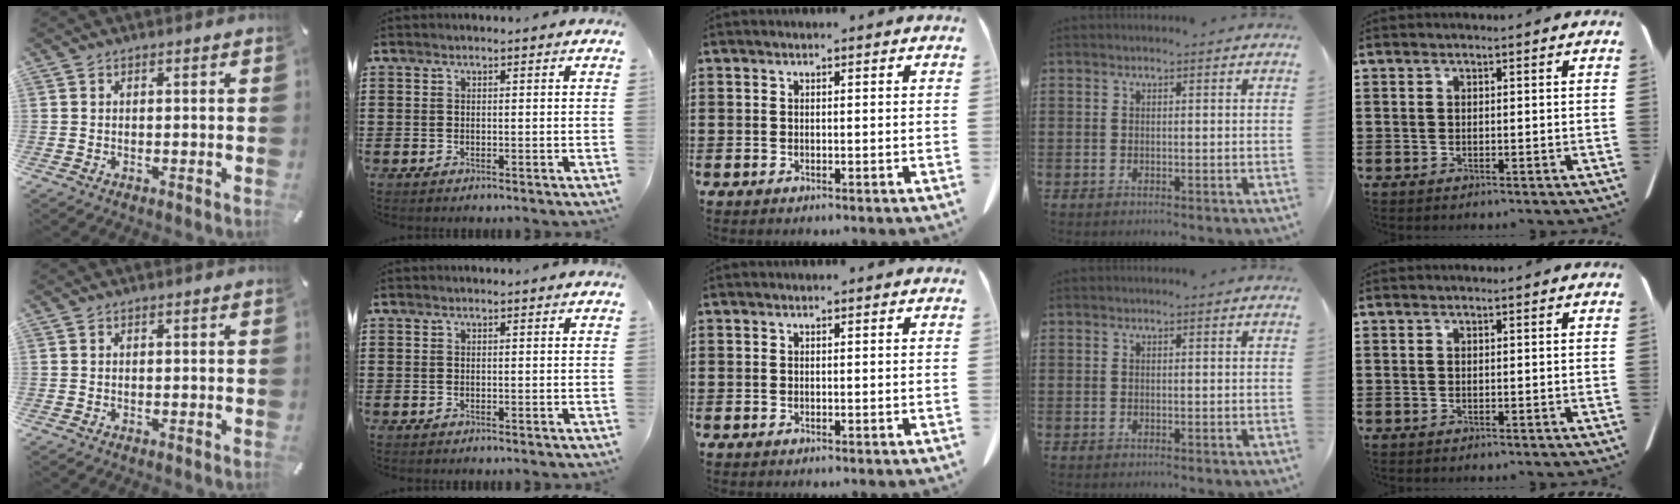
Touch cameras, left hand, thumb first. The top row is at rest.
{}